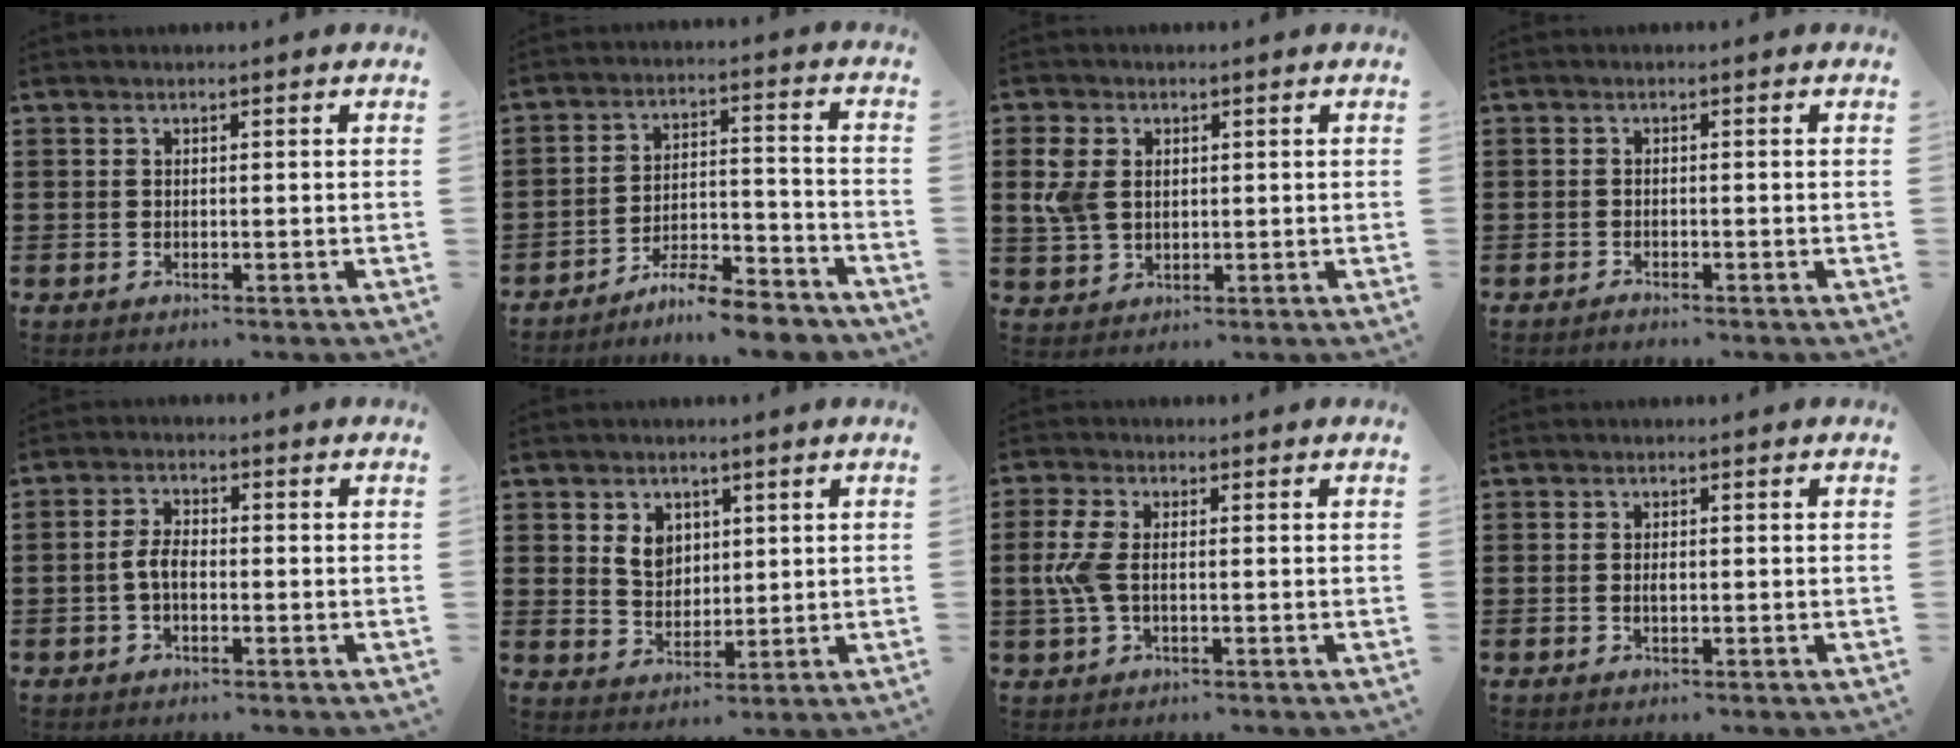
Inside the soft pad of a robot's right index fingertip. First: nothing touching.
{"total": 7.3, "force": [-6.9, 0.6, 2.3], "torque": [-0.036, 0.014, -0.132]}
{"total": 5.2, "force": [1.3, 3.7, 3.4], "torque": [-0.091, 0.007, 0.020]}
{"total": 0.7, "force": [-0.7, 0.1, 0.1], "torque": [-0.004, -0.002, -0.013]}
{"total": 3.1, "force": [-0.7, 1.5, 2.6], "torque": [-0.070, -0.004, -0.020]}
{"total": 4.4, "force": [1.9, 3.5, 1.8], "torque": [-0.041, 0.009, 0.033]}
{"total": 5.1, "force": [-0.1, 2.4, 4.6], "torque": [-0.121, -0.005, -0.012]}
{"total": 1.0, "force": [0.0, 0.5, 0.9], "torque": [-0.020, 0.000, -0.001]}